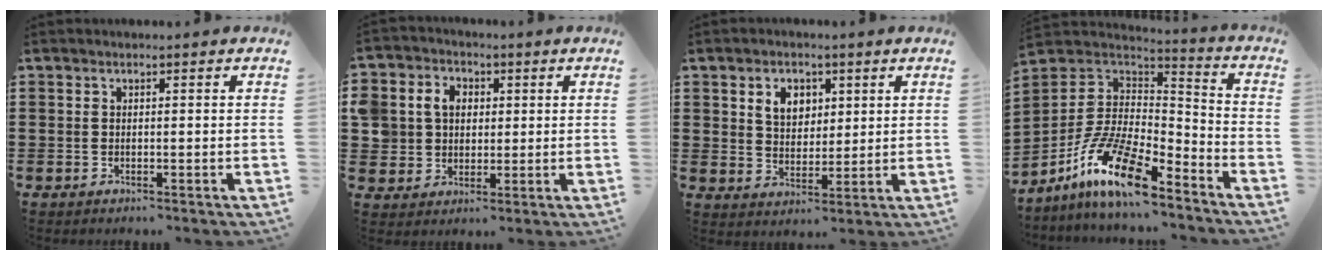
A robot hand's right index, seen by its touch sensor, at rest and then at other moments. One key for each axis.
{"total": 6.2, "fx": 1.2, "fy": 5.7, "fz": 2.0, "tx": -0.072, "ty": 0.018, "tz": 0.021}
{"total": 4.9, "fx": 2.0, "fy": 3.7, "fz": 2.5, "tx": -0.057, "ty": 0.010, "tz": 0.034}
{"total": 14.0, "fx": -8.9, "fy": 4.3, "fz": 9.9, "tx": -0.208, "ty": 0.012, "tz": -0.167}